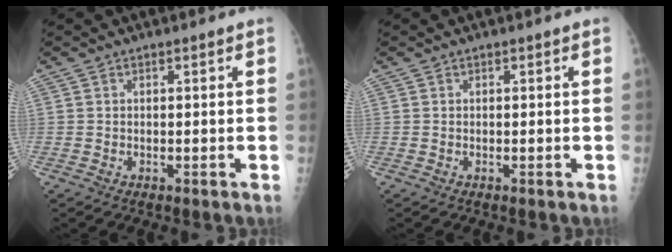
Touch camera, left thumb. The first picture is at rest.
{"total": 0.0}